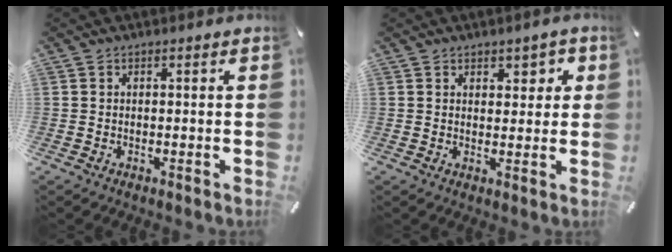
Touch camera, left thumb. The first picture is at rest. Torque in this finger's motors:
{"motor_torque": [0.08, 0.08, 0.17, 0.00, 0.05]}